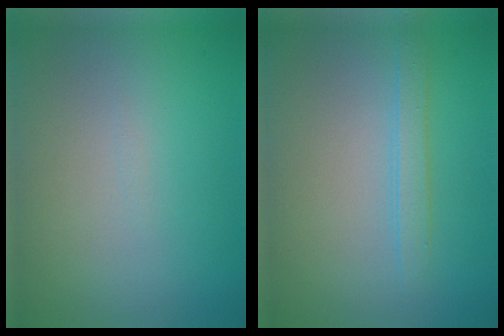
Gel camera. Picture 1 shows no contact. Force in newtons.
{"total": 1.7, "press": 1.7, "slide": 0.1}